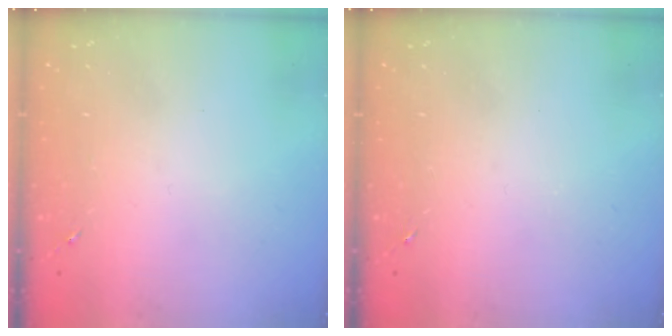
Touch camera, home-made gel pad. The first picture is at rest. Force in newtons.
{"total": 0.0}